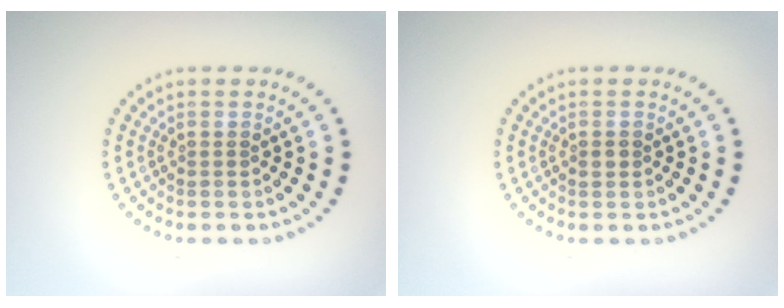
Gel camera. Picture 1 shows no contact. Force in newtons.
{"total": 1.0, "press": 1.0, "slide": 0.0}